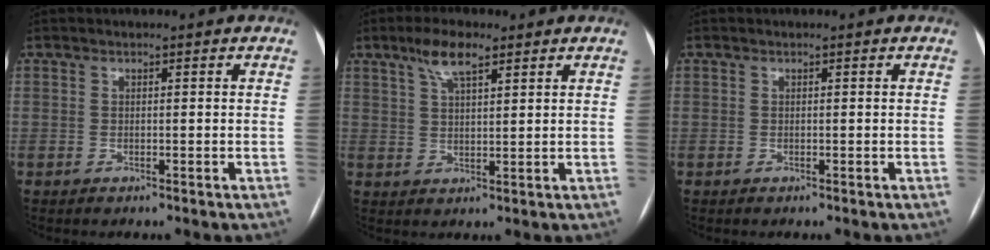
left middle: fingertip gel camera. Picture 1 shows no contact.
{"total": 5.4, "force": [3.6, 1.3, 3.9], "torque": [-0.082, 0.008, 0.065]}
{"total": 0.0}